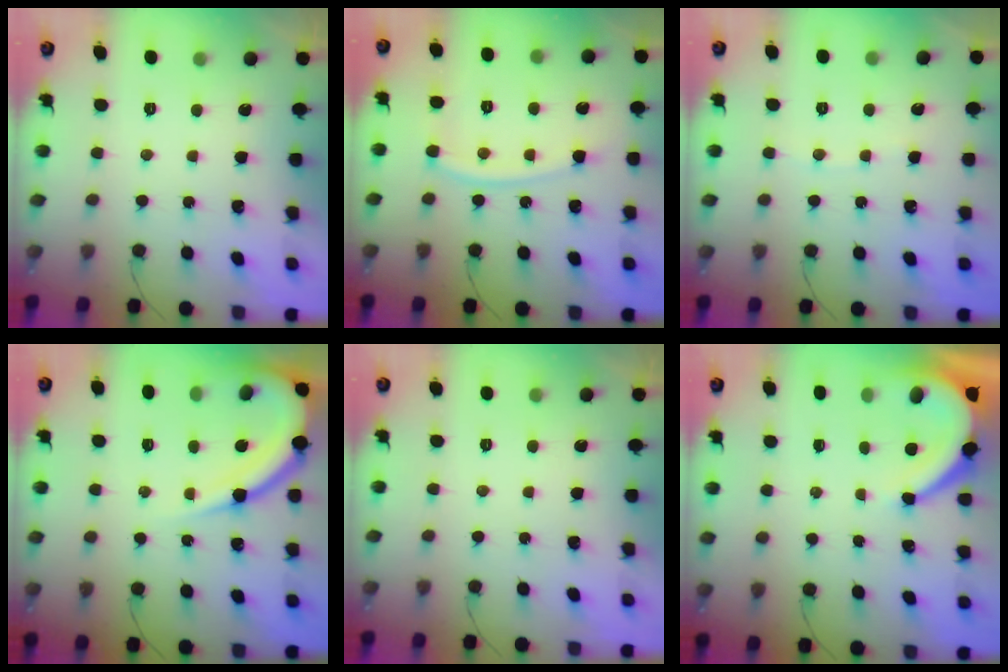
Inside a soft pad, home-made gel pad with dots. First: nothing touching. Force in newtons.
{"total": 10.7, "press": 10.7, "slide": 1.1}
{"total": 3.0, "press": 2.9, "slide": 0.4}
{"total": 11.7, "press": 11.6, "slide": 1.4}
{"total": 0.0}
{"total": 7.3, "press": 7.3, "slide": 0.4}